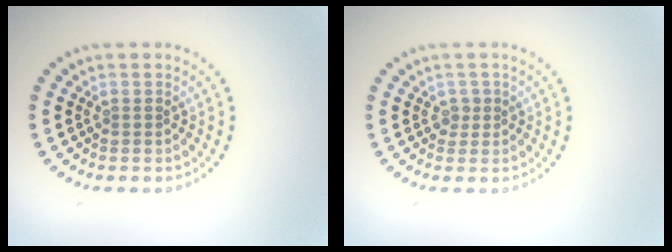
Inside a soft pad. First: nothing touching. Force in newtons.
{"total": 1.0, "press": 0.9, "slide": 0.6}